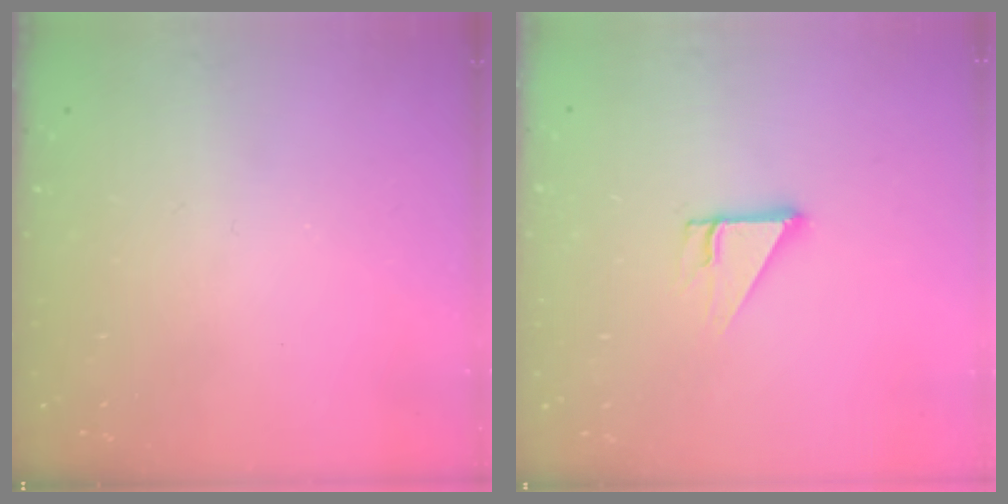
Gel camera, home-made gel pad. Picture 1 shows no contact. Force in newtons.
{"total": 3.7, "press": 3.7, "slide": 0.2}